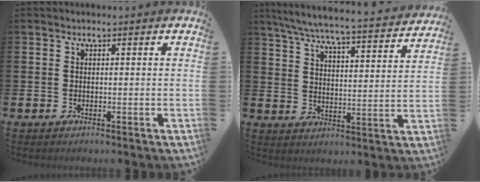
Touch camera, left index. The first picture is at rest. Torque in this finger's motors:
{"motor_torque": [0.84, -1.30, 0.48, 0.21]}